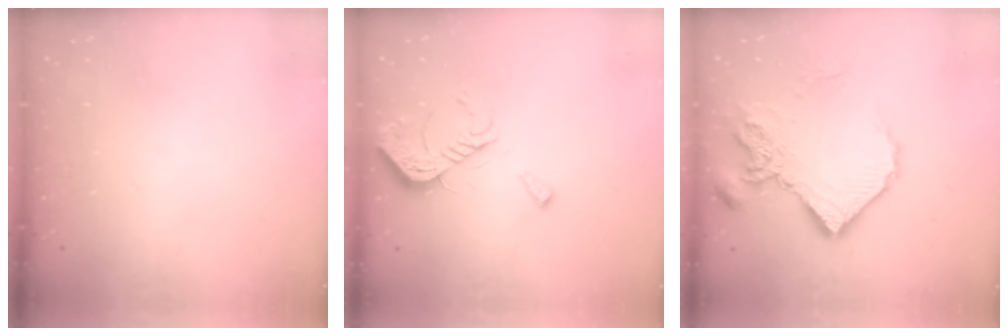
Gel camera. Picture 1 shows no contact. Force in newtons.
{"total": 11.8, "press": 11.8, "slide": 0.8}
{"total": 14.3, "press": 14.2, "slide": 1.7}